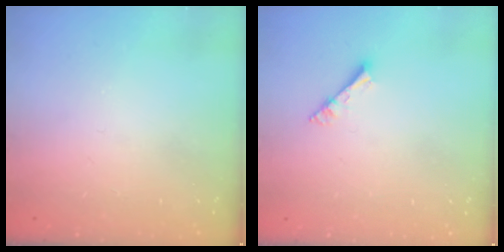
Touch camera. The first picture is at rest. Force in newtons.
{"total": 3.4, "press": 3.4, "slide": 0.3}